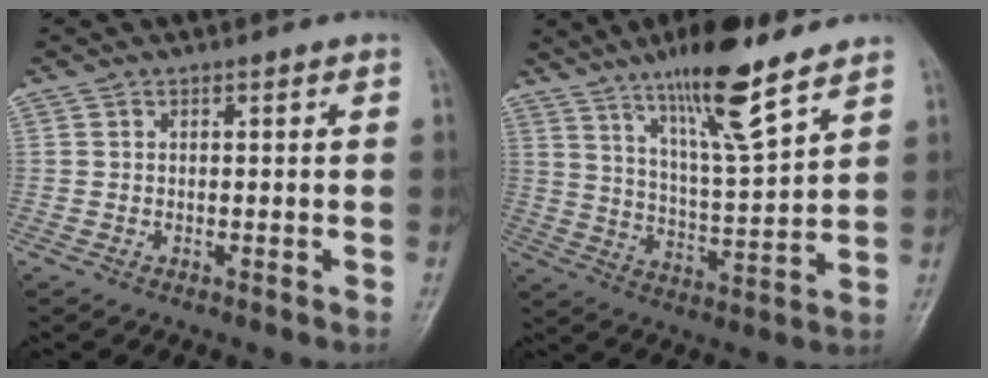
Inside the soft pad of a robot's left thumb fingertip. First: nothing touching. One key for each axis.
{"total": 14.1, "fx": 9.8, "fy": 1.9, "fz": 9.9, "tx": -0.164, "ty": -0.060, "tz": 0.173}